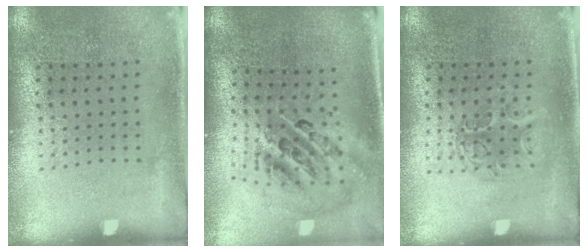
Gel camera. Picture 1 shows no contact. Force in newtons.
{"total": 2.6, "press": 1.8, "slide": 1.9}
{"total": 1.2, "press": 1.1, "slide": 0.6}